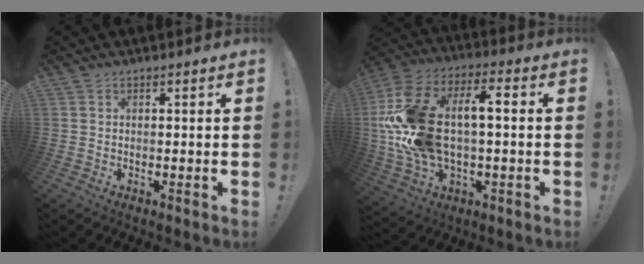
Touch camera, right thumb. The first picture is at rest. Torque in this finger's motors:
{"motor_torque": [2.50, 2.50, 1.74, -1.03, 0.45]}